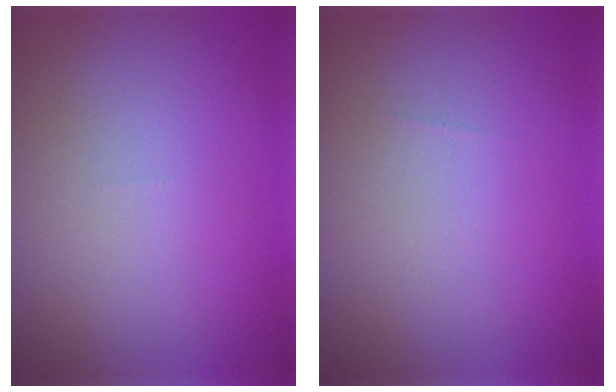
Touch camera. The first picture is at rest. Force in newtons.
{"total": 0.0}